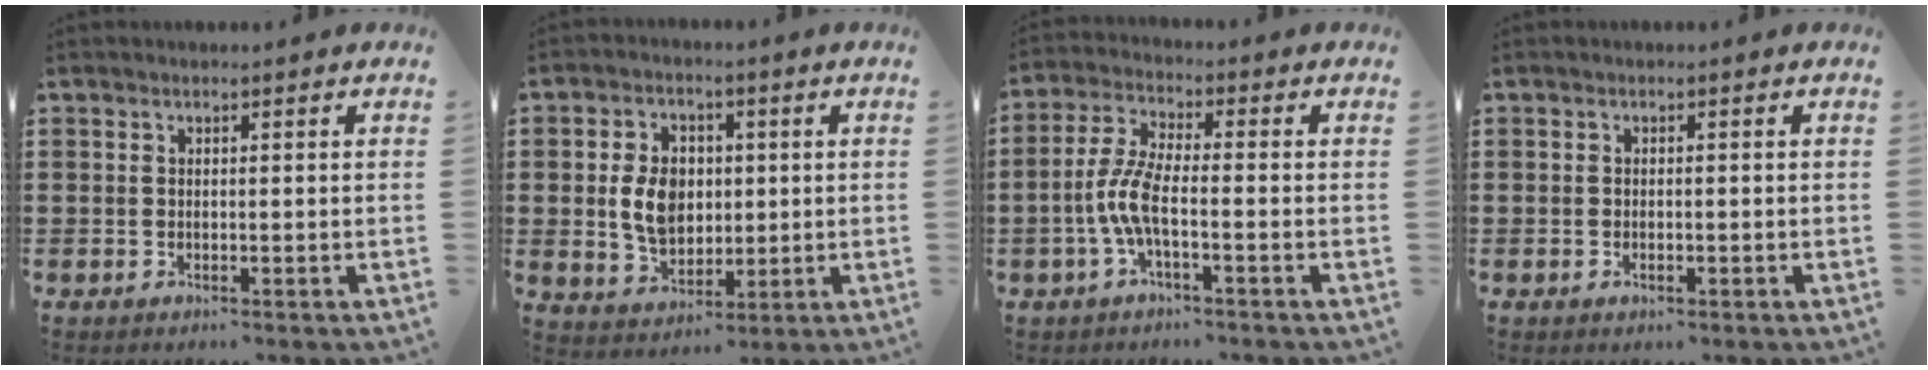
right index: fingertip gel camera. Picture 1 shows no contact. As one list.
[{"total": 7.8, "force": [0.6, 5.8, 5.3], "torque": [-0.111, 0.007, 0.005]}, {"total": 6.3, "force": [-2.1, 1.8, 5.6], "torque": [-0.148, -0.015, -0.051]}, {"total": 0.7, "force": [-0.3, 0.2, 0.6], "torque": [-0.013, -0.005, -0.004]}]